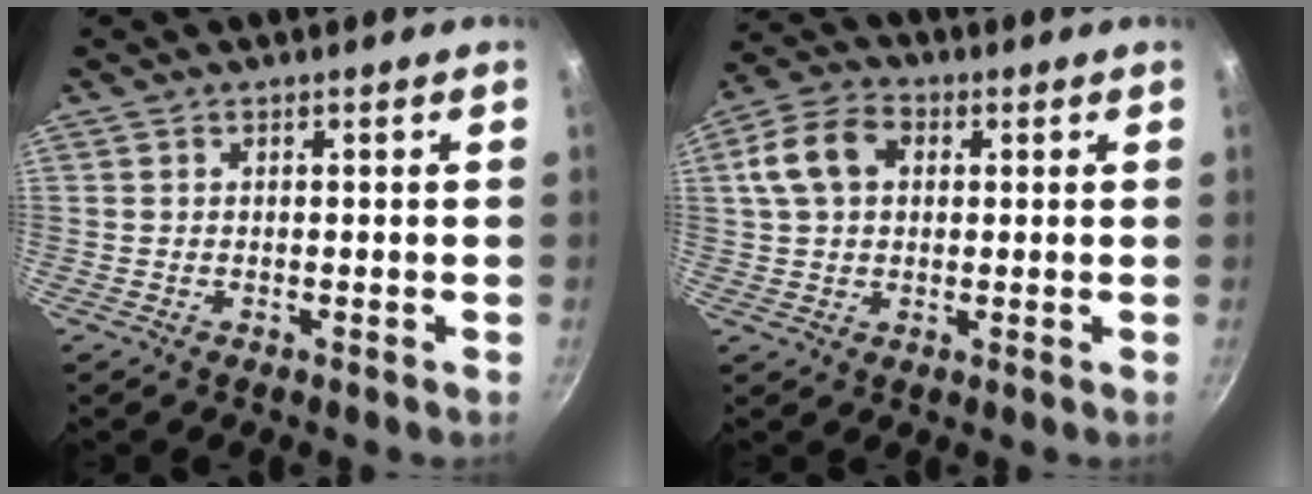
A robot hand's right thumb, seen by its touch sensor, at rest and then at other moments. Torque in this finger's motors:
{"motor_torque": [1.49, 1.40, 1.21, 0.08, 0.22]}